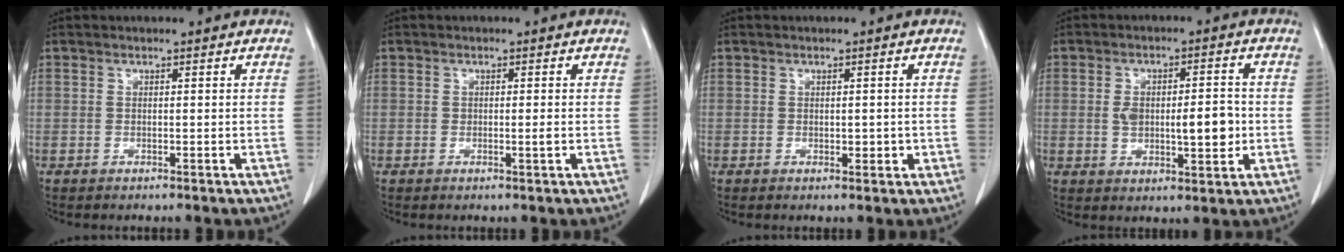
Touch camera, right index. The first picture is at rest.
{"total": 1.1, "force": [-0.1, 0.2, 1.1], "torque": [-0.018, -0.003, -0.001]}
{"total": 1.7, "force": [-0.1, 1.0, 1.4], "torque": [-0.013, 0.000, 0.004]}
{"total": 8.6, "force": [-0.4, 3.4, 7.9], "torque": [-0.130, 0.008, 0.002]}